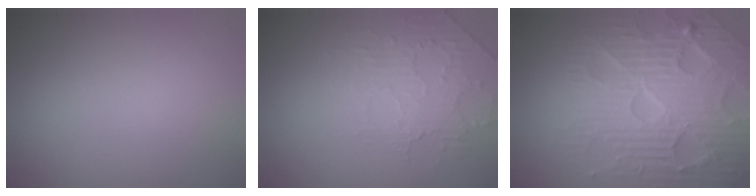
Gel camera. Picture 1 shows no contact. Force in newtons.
{"total": 2.1, "press": 1.2, "slide": 1.7}
{"total": 7.5, "press": 7.3, "slide": 1.5}